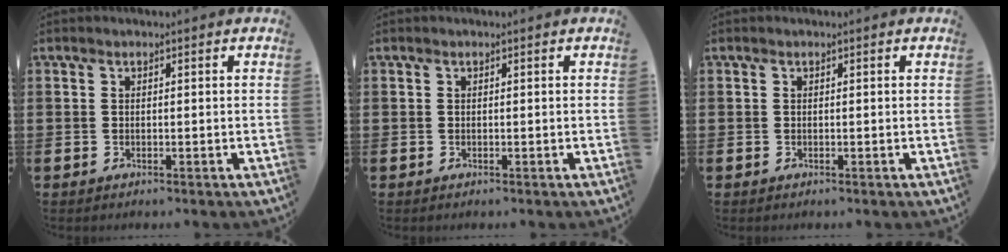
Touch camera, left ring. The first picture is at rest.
{"total": 0.0}
{"total": 0.0}